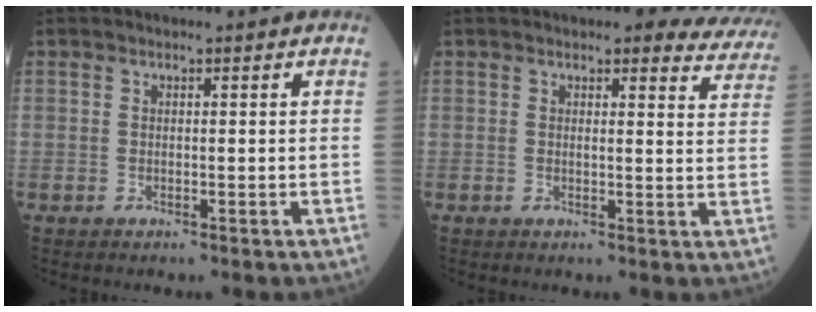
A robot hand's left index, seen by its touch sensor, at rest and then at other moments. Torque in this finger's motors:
{"motor_torque": [0.94, -1.20, 0.58, 0.09]}